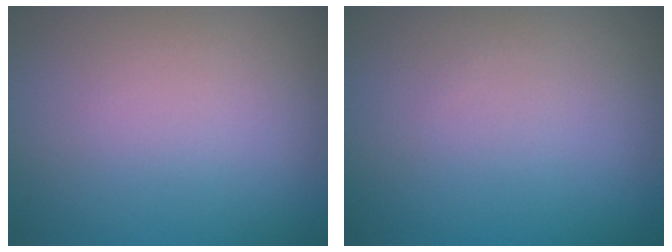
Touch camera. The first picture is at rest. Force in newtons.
{"total": 0.0}